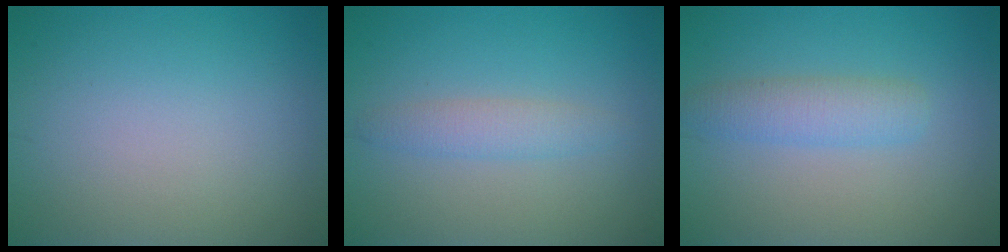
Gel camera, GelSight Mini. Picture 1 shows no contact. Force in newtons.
{"total": 2.0, "press": 2.0, "slide": 0.1}
{"total": 2.8, "press": 2.8, "slide": 0.1}